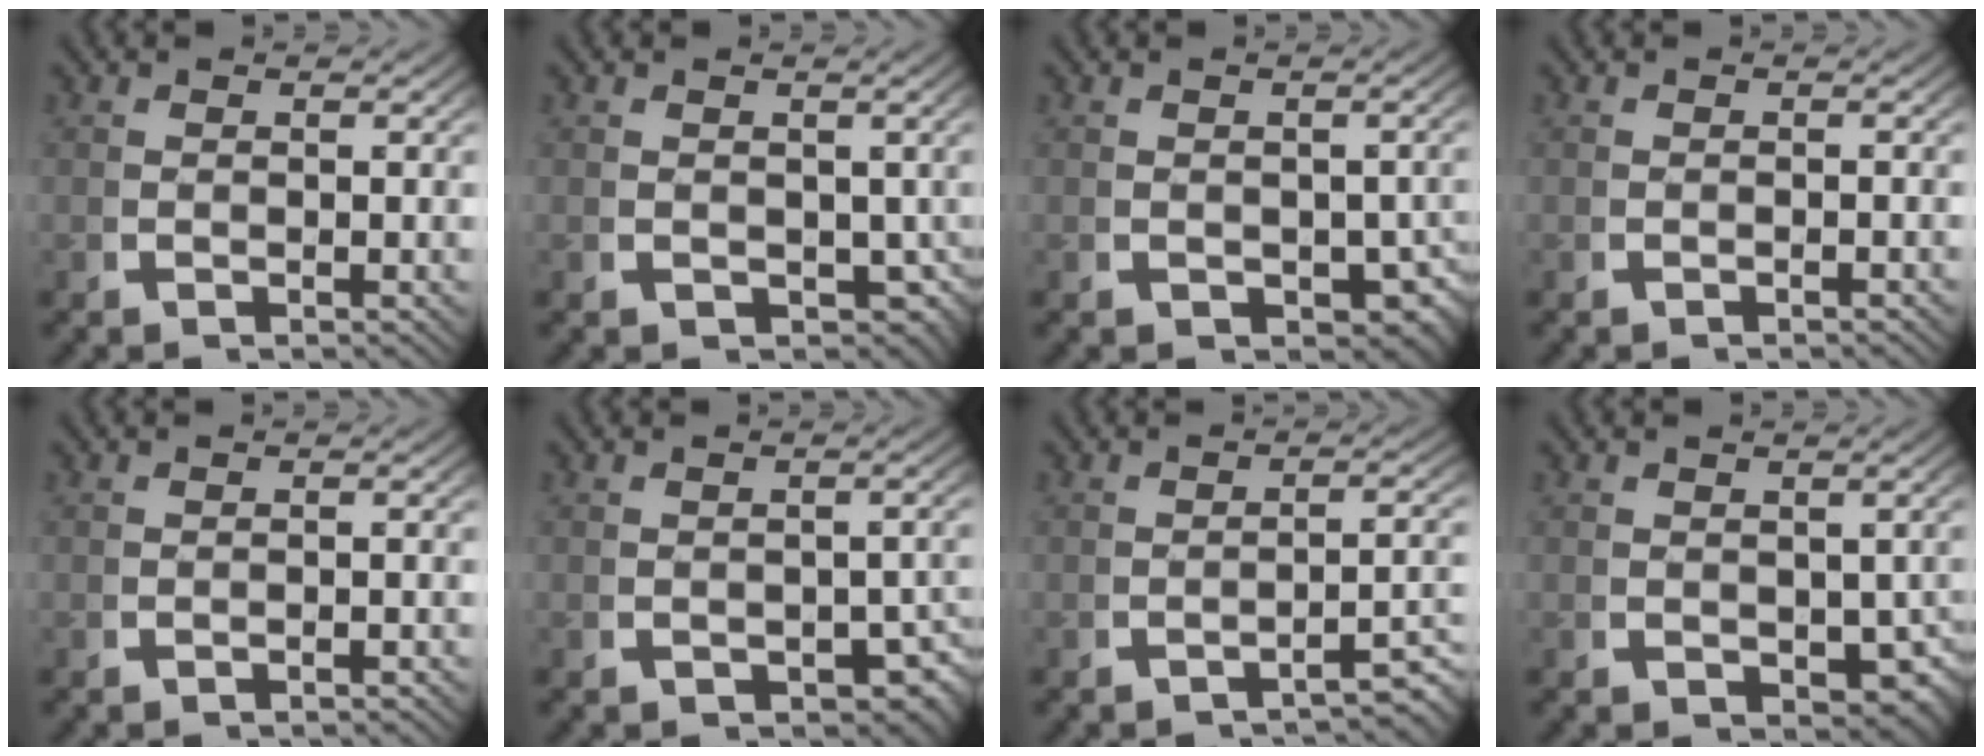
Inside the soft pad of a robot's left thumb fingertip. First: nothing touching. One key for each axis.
{"total": 3.7, "fx": -0.3, "fy": 2.9, "fz": 2.2, "tx": -0.028, "ty": -0.020, "tz": 0.009}
{"total": 4.0, "fx": -0.9, "fy": 2.8, "fz": 2.7, "tx": -0.039, "ty": -0.027, "tz": 0.002}
{"total": 0.6, "fx": -0.6, "fy": 0.1, "fz": 0.2, "tx": -0.003, "ty": 0.000, "tz": -0.009}
{"total": 0.9, "fx": -0.9, "fy": 0.1, "fz": 0.2, "tx": -0.006, "ty": -0.002, "tz": -0.014}
{"total": 3.6, "fx": -1.3, "fy": 2.2, "fz": 2.5, "tx": -0.032, "ty": -0.020, "tz": -0.012}
{"total": 3.5, "fx": -2.4, "fy": 0.8, "fz": 2.4, "tx": -0.032, "ty": 0.003, "tz": -0.034}
{"total": 4.0, "fx": -0.5, "fy": 2.9, "fz": 2.7, "tx": -0.036, "ty": -0.024, "tz": 0.010}